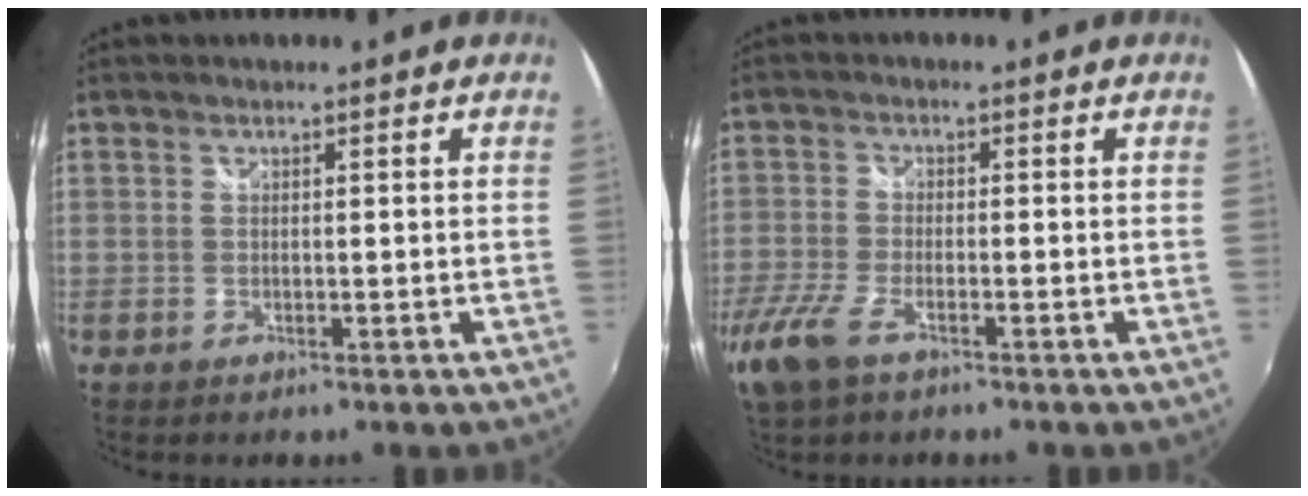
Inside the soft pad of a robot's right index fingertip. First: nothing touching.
{"total": 9.9, "force": [-6.0, 4.0, 6.8], "torque": [-0.168, -0.029, -0.118]}